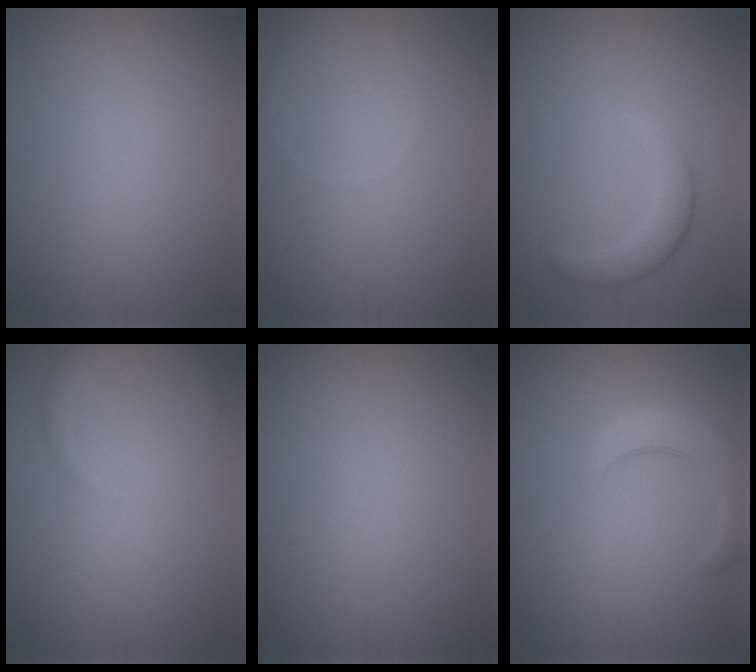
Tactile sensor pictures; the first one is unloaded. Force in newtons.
{"total": 0.6, "press": 0.6, "slide": 0.1}
{"total": 2.9, "press": 2.9, "slide": 0.2}
{"total": 2.1, "press": 2.1, "slide": 0.2}
{"total": 0.0}
{"total": 4.3, "press": 4.3, "slide": 0.4}